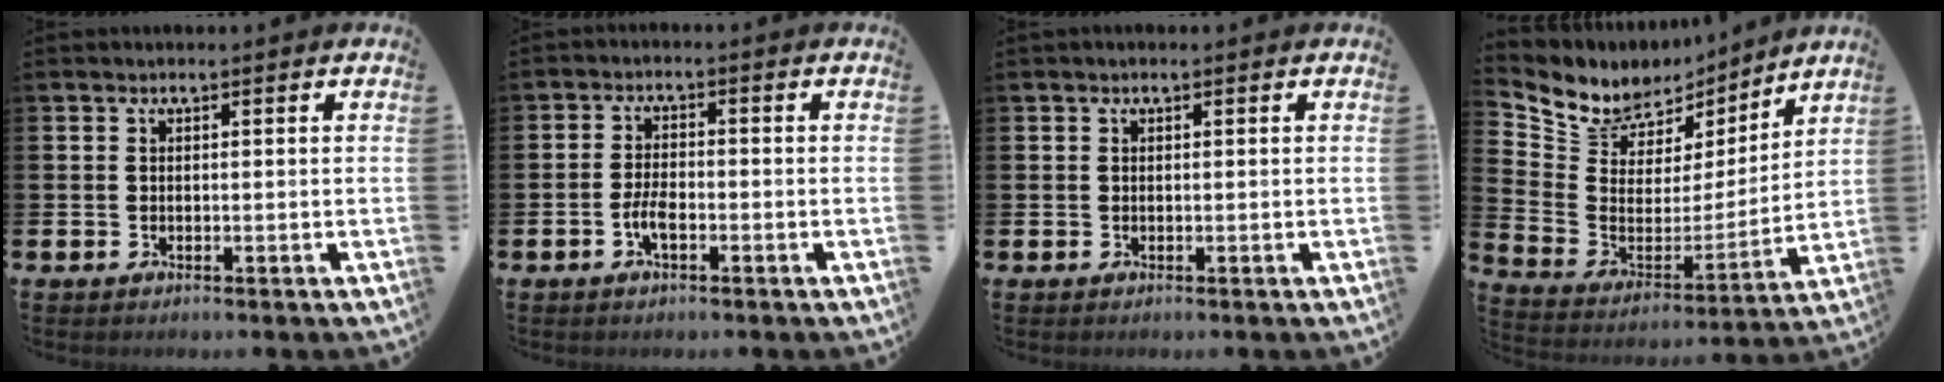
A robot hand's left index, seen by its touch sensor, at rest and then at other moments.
{"total": 3.0, "force": [-1.3, 1.1, 2.5], "torque": [-0.050, -0.001, -0.026]}
{"total": 0.0}
{"total": 7.5, "force": [6.6, 3.7, -0.2], "torque": [-0.056, -0.053, 0.119]}